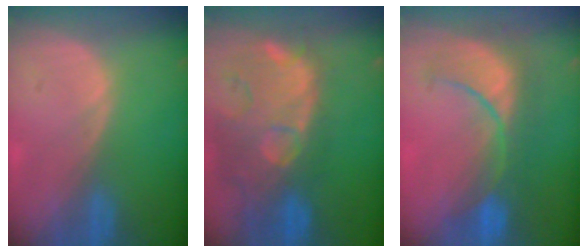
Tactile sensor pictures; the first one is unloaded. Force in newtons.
{"total": 14.0, "press": 11.5, "slide": 8.1}
{"total": 8.8, "press": 8.8, "slide": 0.5}